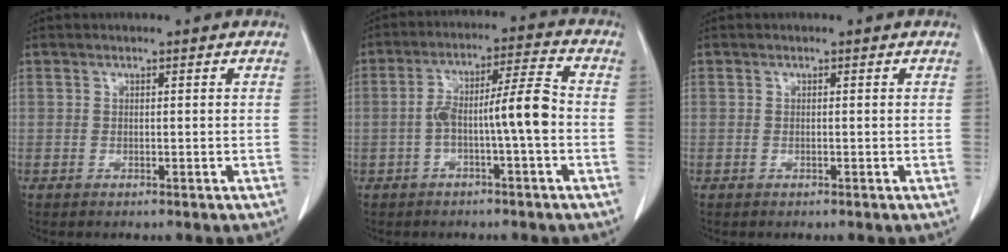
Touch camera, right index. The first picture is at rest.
{"total": 8.2, "force": [-1.9, 0.3, 7.9], "torque": [-0.141, 0.028, -0.031]}
{"total": 0.0}